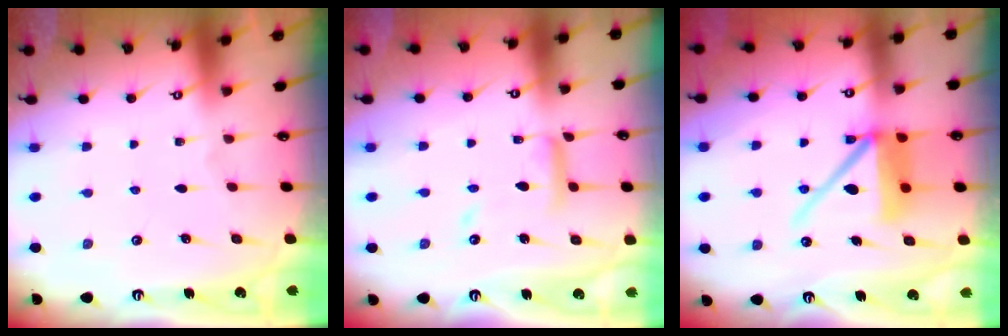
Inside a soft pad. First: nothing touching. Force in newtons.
{"total": 12.2, "press": 12.2, "slide": 1.0}
{"total": 13.1, "press": 13.0, "slide": 1.5}